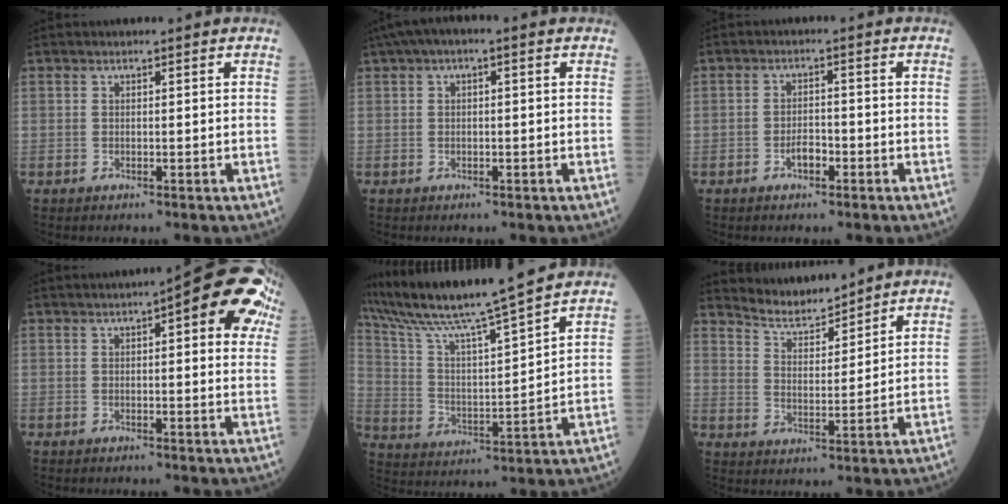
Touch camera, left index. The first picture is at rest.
{"total": 4.3, "force": [1.7, 1.4, 3.7], "torque": [-0.066, 0.025, 0.020]}
{"total": 2.4, "force": [-1.5, 1.0, 1.6], "torque": [-0.026, 0.003, -0.028]}
{"total": 11.7, "force": [5.3, 2.7, 10.0], "torque": [-0.106, 0.015, 0.053]}
{"total": 17.1, "force": [14.9, -1.1, 8.3], "torque": [-0.157, 0.009, 0.261]}
{"total": 7.0, "force": [6.9, 0.8, 0.6], "torque": [-0.020, 0.006, 0.132]}